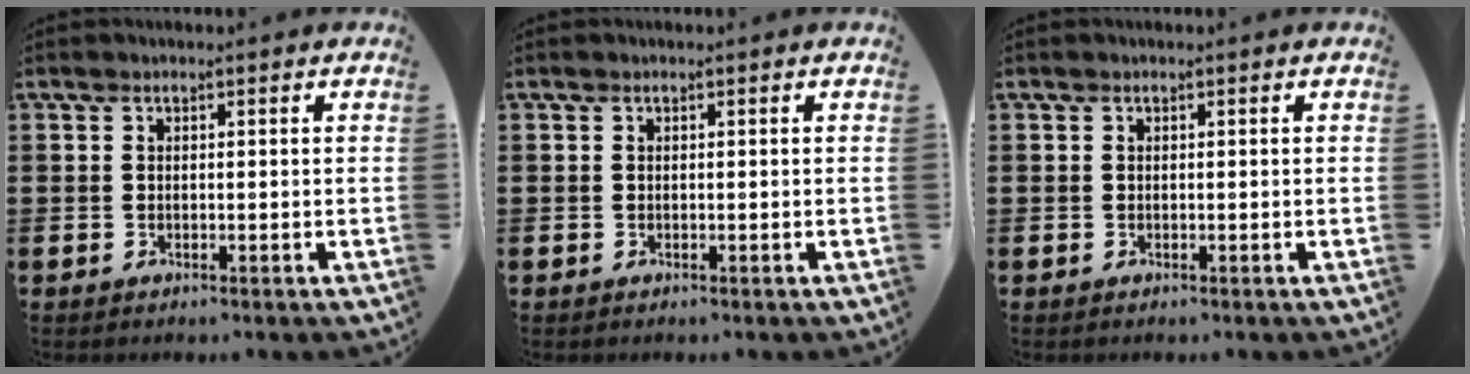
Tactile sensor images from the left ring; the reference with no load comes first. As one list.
[{"total": 0.0}, {"total": 0.0}]